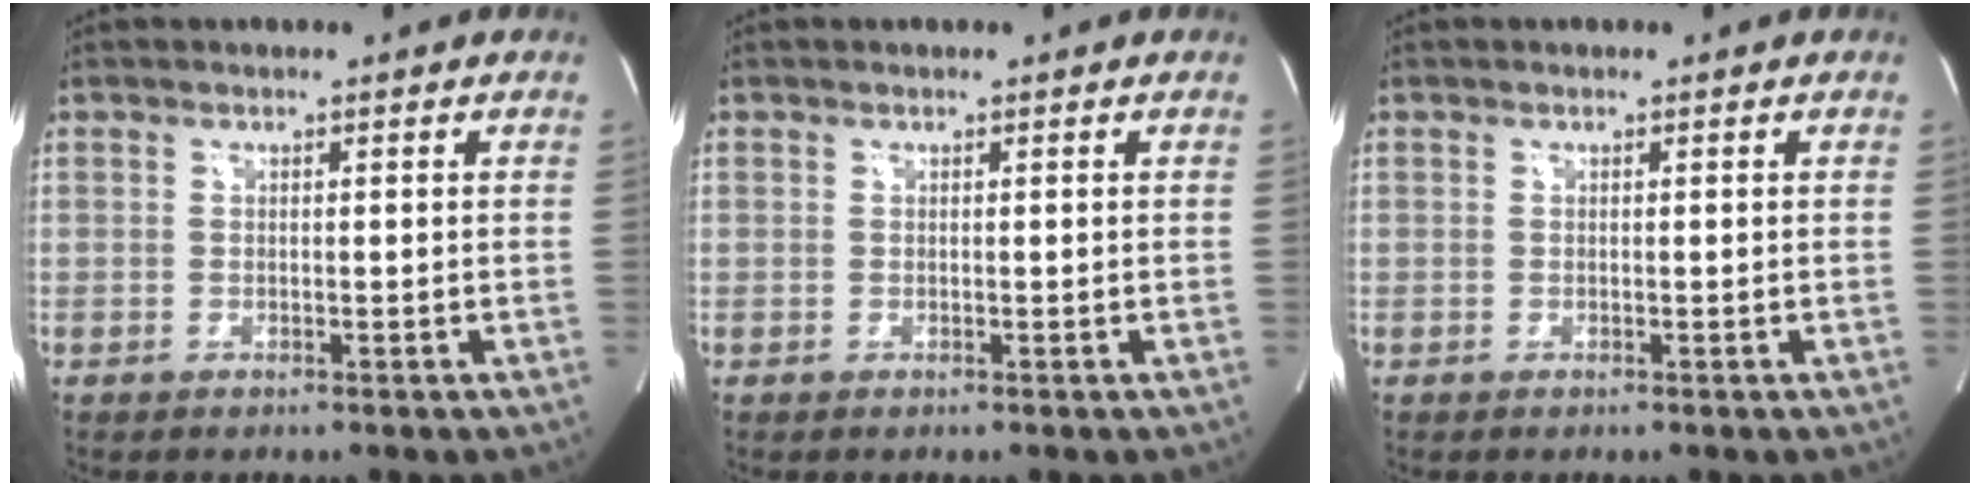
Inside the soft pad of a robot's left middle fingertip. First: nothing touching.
{"total": 0.0}
{"total": 0.0}